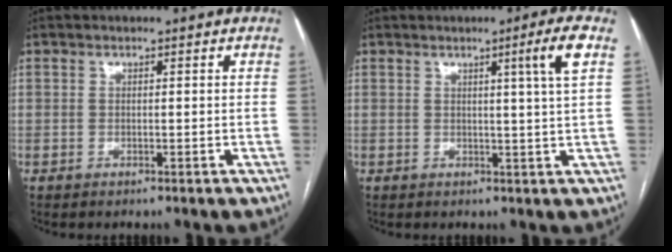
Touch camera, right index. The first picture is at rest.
{"total": 4.7, "force": [1.7, -1.4, 4.2], "torque": [-0.063, -0.009, 0.027]}